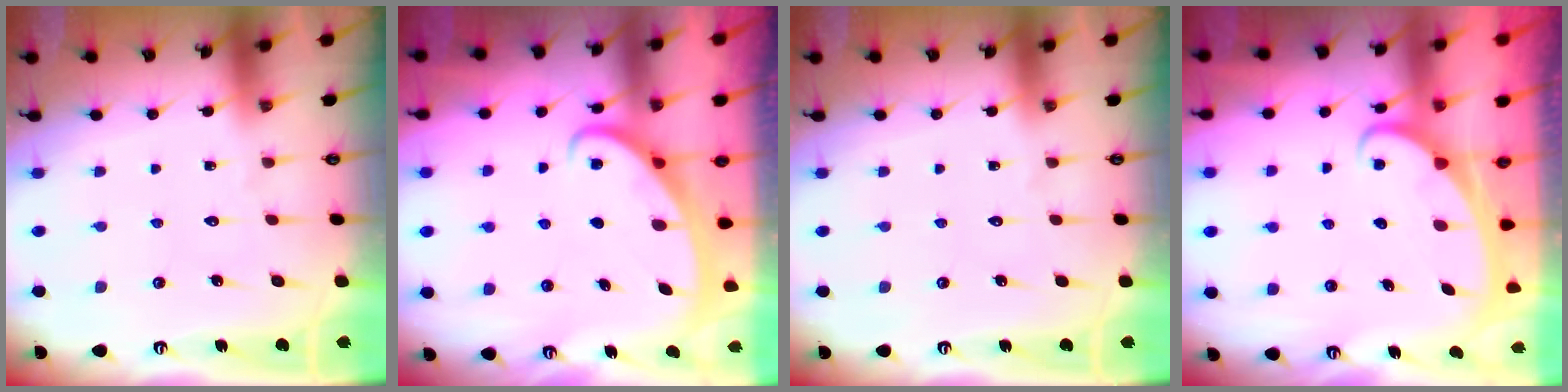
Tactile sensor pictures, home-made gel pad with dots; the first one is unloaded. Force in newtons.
{"total": 2.5, "press": 2.5, "slide": 0.3}
{"total": 0.0}
{"total": 2.4, "press": 2.4, "slide": 0.4}